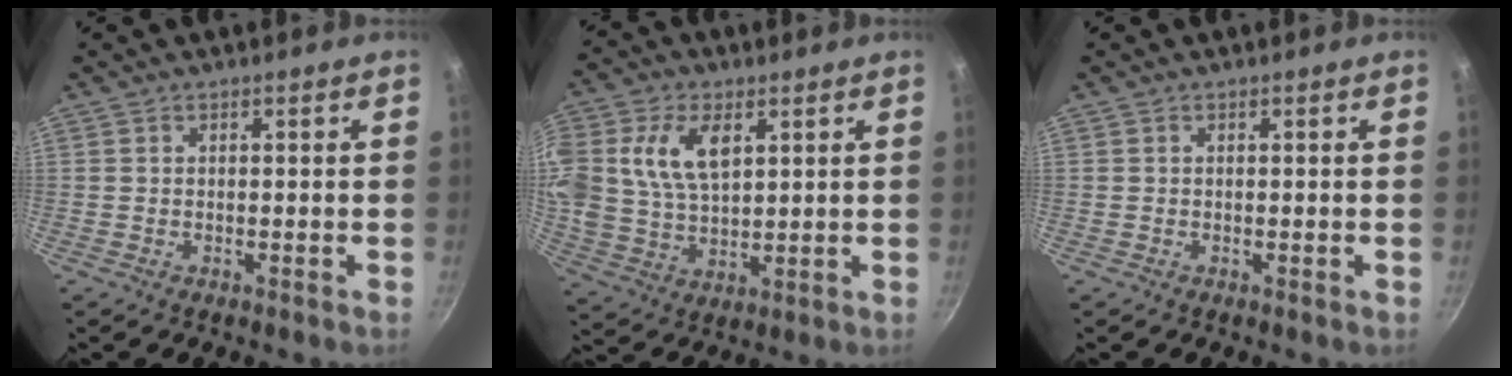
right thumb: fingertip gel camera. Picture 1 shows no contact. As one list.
[{"total": 14.2, "force": [4.3, 8.9, 10.3], "torque": [-0.205, -0.004, 0.089]}, {"total": 0.0}]